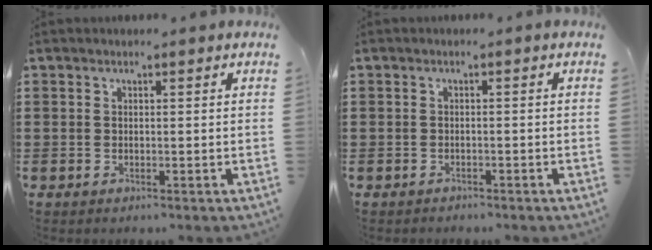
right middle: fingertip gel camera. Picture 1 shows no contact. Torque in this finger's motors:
{"motor_torque": [-1.14, 1.00, -0.41, -0.11]}